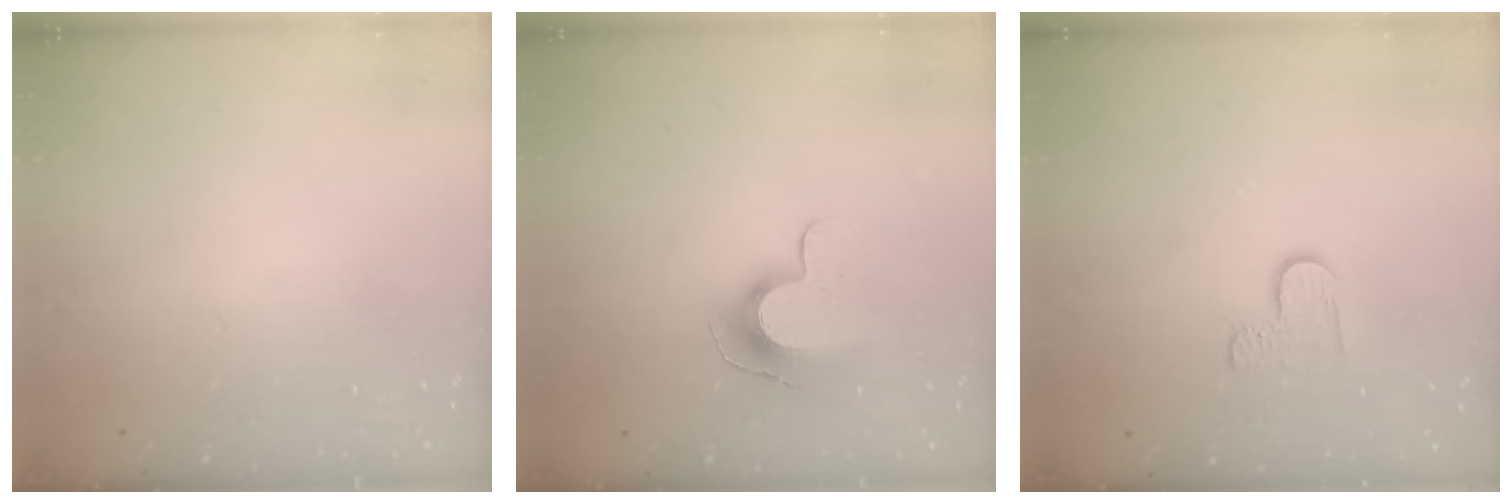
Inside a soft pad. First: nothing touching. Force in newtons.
{"total": 9.6, "press": 9.6, "slide": 0.1}
{"total": 5.4, "press": 5.4, "slide": 0.5}